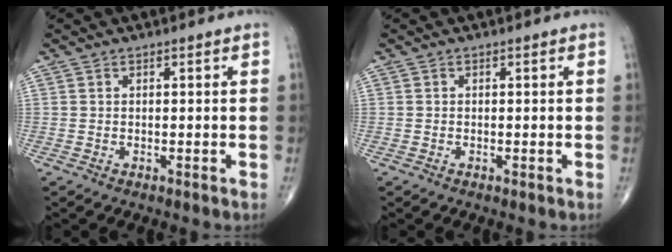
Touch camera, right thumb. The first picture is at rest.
{"total": 0.0}